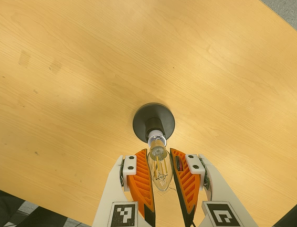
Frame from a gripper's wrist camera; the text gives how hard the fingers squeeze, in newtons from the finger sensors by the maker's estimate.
{"total": 14.9, "left": 16.5, "right": 13.3}